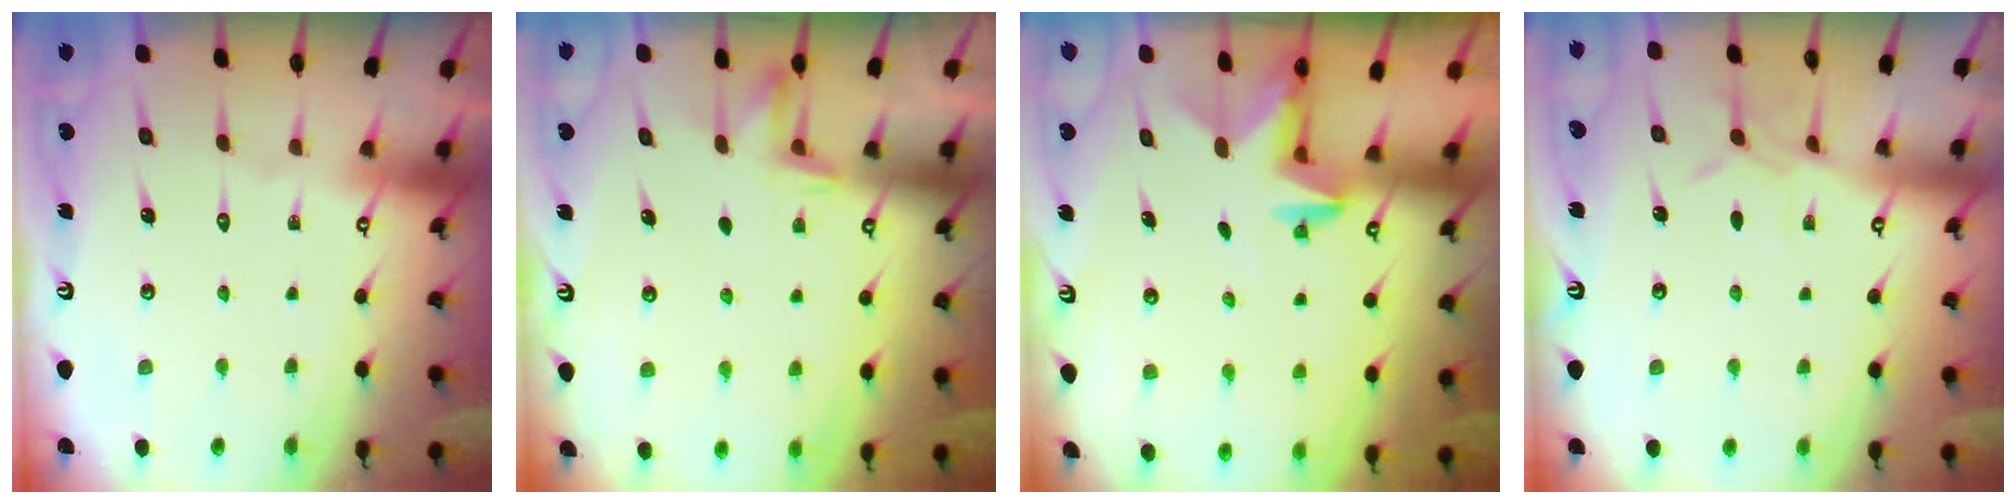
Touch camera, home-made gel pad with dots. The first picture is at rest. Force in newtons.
{"total": 6.1, "press": 6.0, "slide": 1.2}
{"total": 2.4, "press": 2.4, "slide": 0.4}
{"total": 5.9, "press": 5.9, "slide": 0.5}